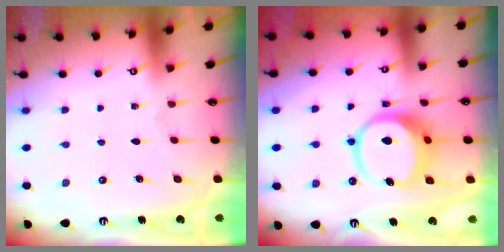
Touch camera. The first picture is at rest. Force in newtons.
{"total": 10.3, "press": 10.2, "slide": 1.4}